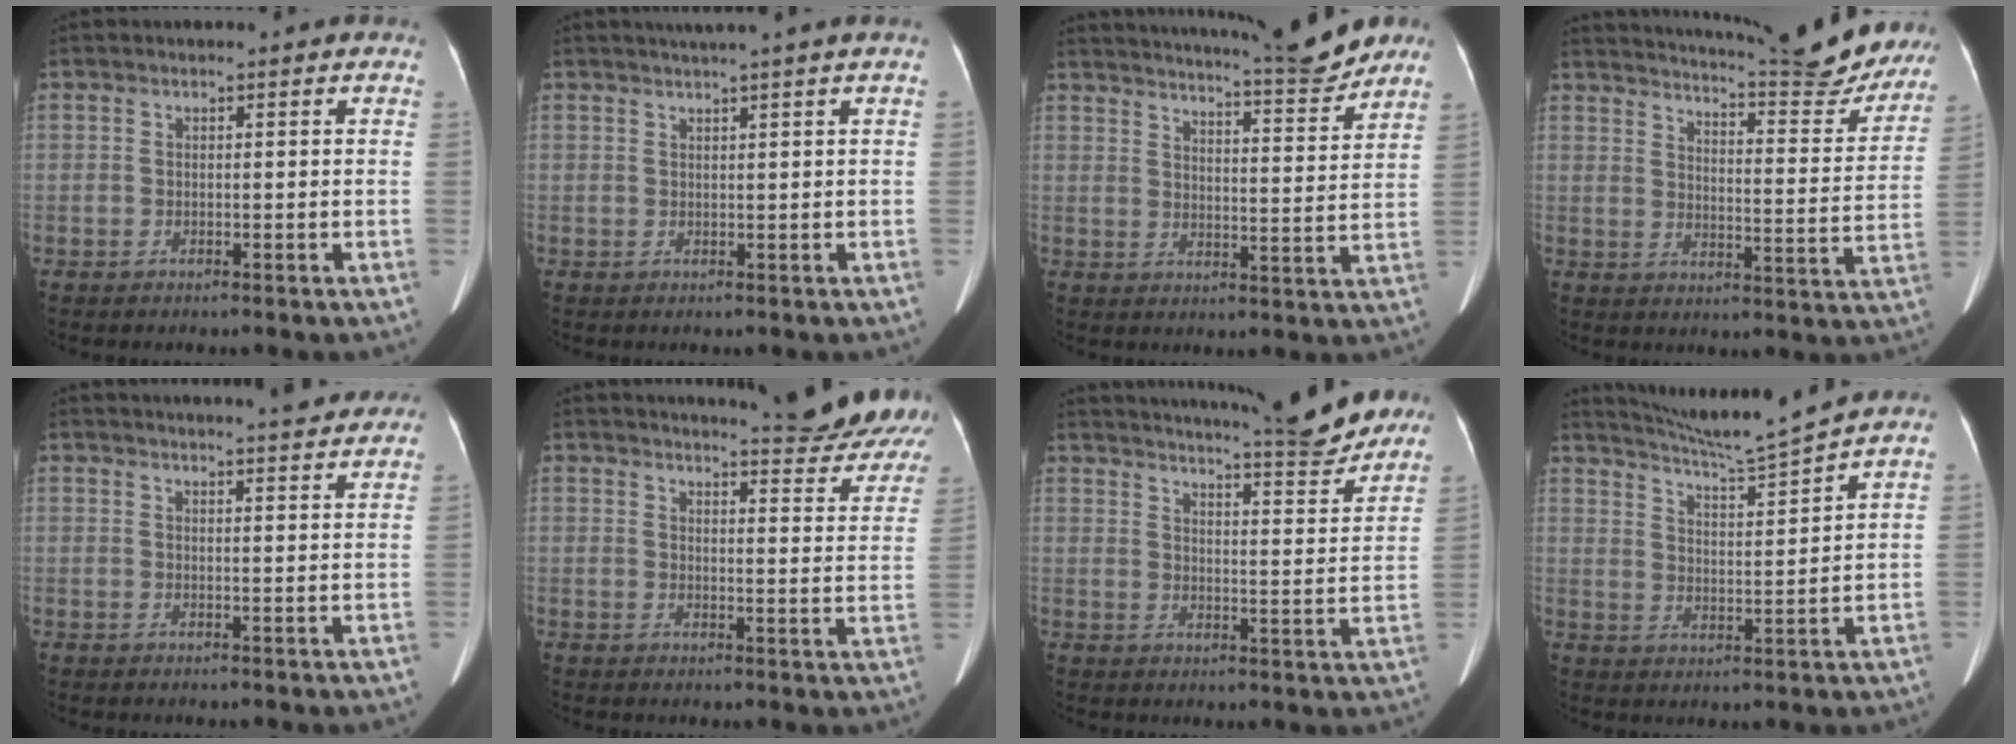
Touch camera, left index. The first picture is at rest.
{"total": 3.3, "force": [2.6, -1.1, 1.7], "torque": [-0.018, 0.009, 0.042]}
{"total": 15.6, "force": [14.4, 0.6, 6.0], "torque": [-0.093, -0.026, 0.192]}
{"total": 21.3, "force": [19.7, 1.9, 7.8], "torque": [-0.113, -0.062, 0.243]}
{"total": 12.5, "force": [11.7, 0.7, 4.5], "torque": [-0.061, 0.009, 0.139]}
{"total": 13.3, "force": [12.8, 0.5, 3.7], "torque": [-0.042, -0.054, 0.135]}
{"total": 17.3, "force": [16.0, 0.9, 6.7], "torque": [-0.102, -0.037, 0.208]}
{"total": 9.6, "force": [9.0, -2.5, 2.3], "torque": [-0.053, -0.026, 0.157]}